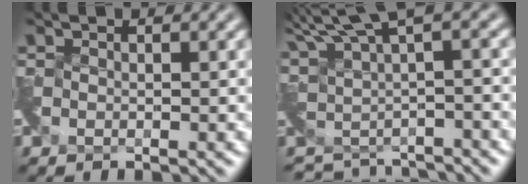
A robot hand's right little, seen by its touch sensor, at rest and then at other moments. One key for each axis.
{"total": 4.1, "fx": 1.7, "fy": 1.7, "fz": 3.3, "tx": -0.068, "ty": -0.019, "tz": 0.053}